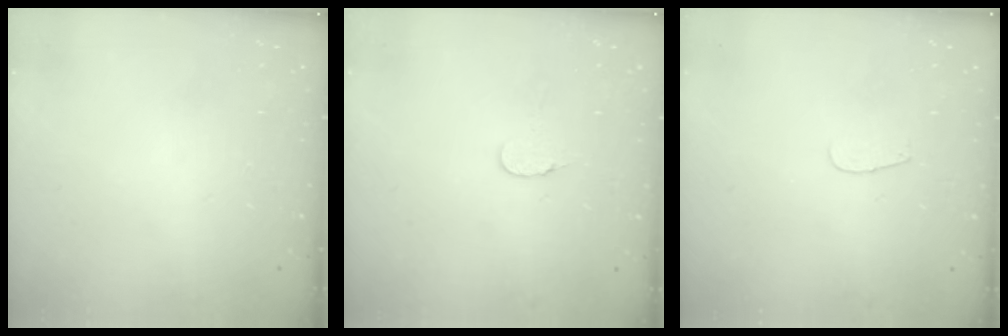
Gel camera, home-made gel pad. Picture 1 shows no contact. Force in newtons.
{"total": 4.5, "press": 4.5, "slide": 0.4}
{"total": 3.3, "press": 3.3, "slide": 0.3}